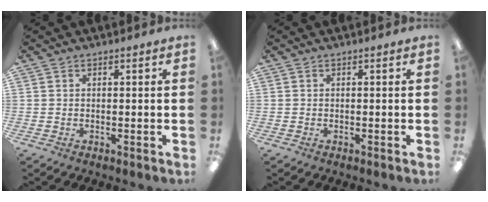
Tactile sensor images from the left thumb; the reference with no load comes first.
{"total": 0.0}